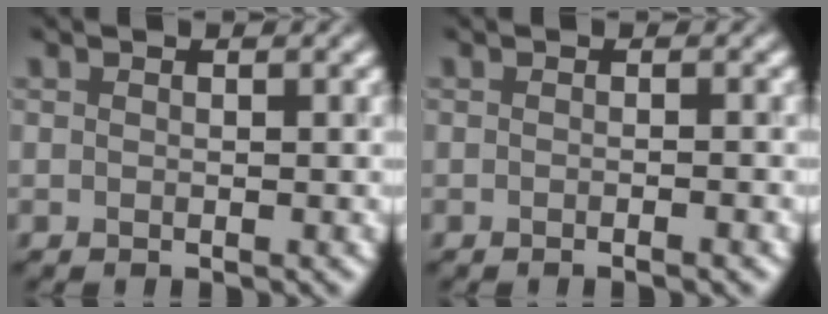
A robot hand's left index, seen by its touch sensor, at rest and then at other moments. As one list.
[{"total": 1.6, "force": [-0.5, 0.6, 1.4], "torque": [0.006, 0.006, -0.018]}]